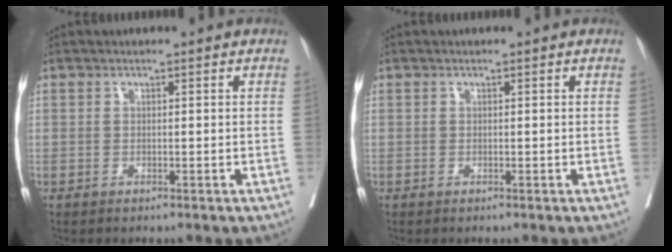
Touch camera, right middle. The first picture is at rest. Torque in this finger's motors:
{"motor_torque": [0.00, 0.00, 0.00, 0.00]}